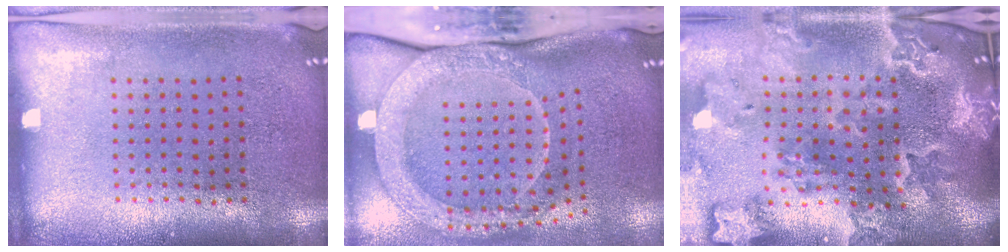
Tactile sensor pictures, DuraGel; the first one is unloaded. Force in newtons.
{"total": 2.7, "press": 2.3, "slide": 1.5}
{"total": 4.2, "press": 3.5, "slide": 2.3}